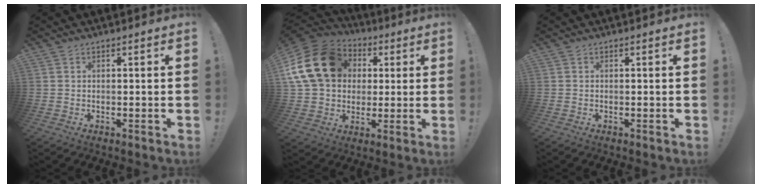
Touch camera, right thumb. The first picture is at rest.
{"total": 21.8, "force": [5.4, 17.1, 12.4], "torque": [-0.219, -0.010, 0.118]}
{"total": 0.0}